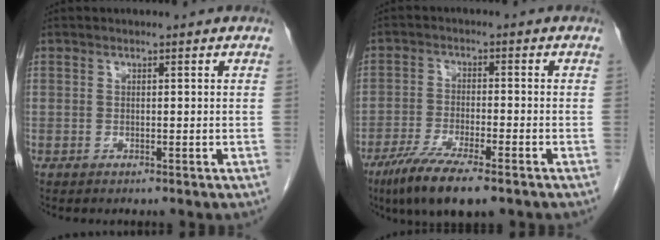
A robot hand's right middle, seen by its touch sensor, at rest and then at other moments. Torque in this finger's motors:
{"motor_torque": [1.15, -0.99, 0.48, 0.14]}